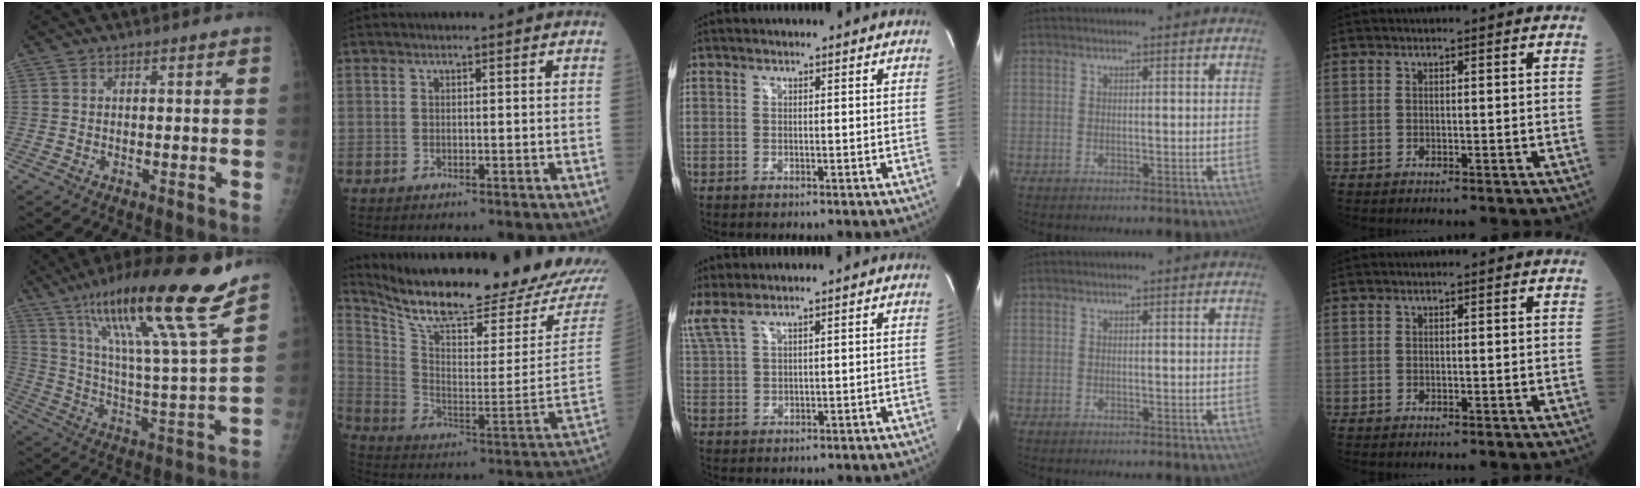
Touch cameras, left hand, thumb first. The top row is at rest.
{"thumb": {"total": 23.5, "force": [15.9, 1.3, 17.2], "torque": [-0.269, -0.060, 0.272]}, "index": {"total": 25.2, "force": [23.4, 1.4, 9.3], "torque": [-0.173, -0.083, 0.337]}, "middle": {"total": 4.0, "force": [3.4, 0.5, 2.2], "torque": [-0.070, 0.015, 0.083]}}